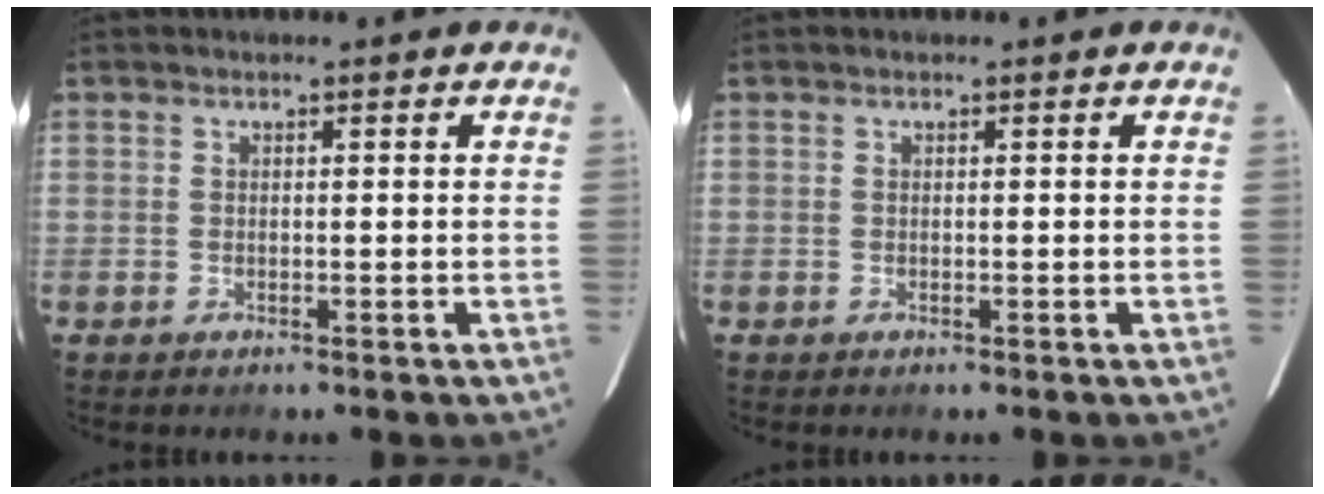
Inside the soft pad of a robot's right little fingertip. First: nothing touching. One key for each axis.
{"total": 0.0}